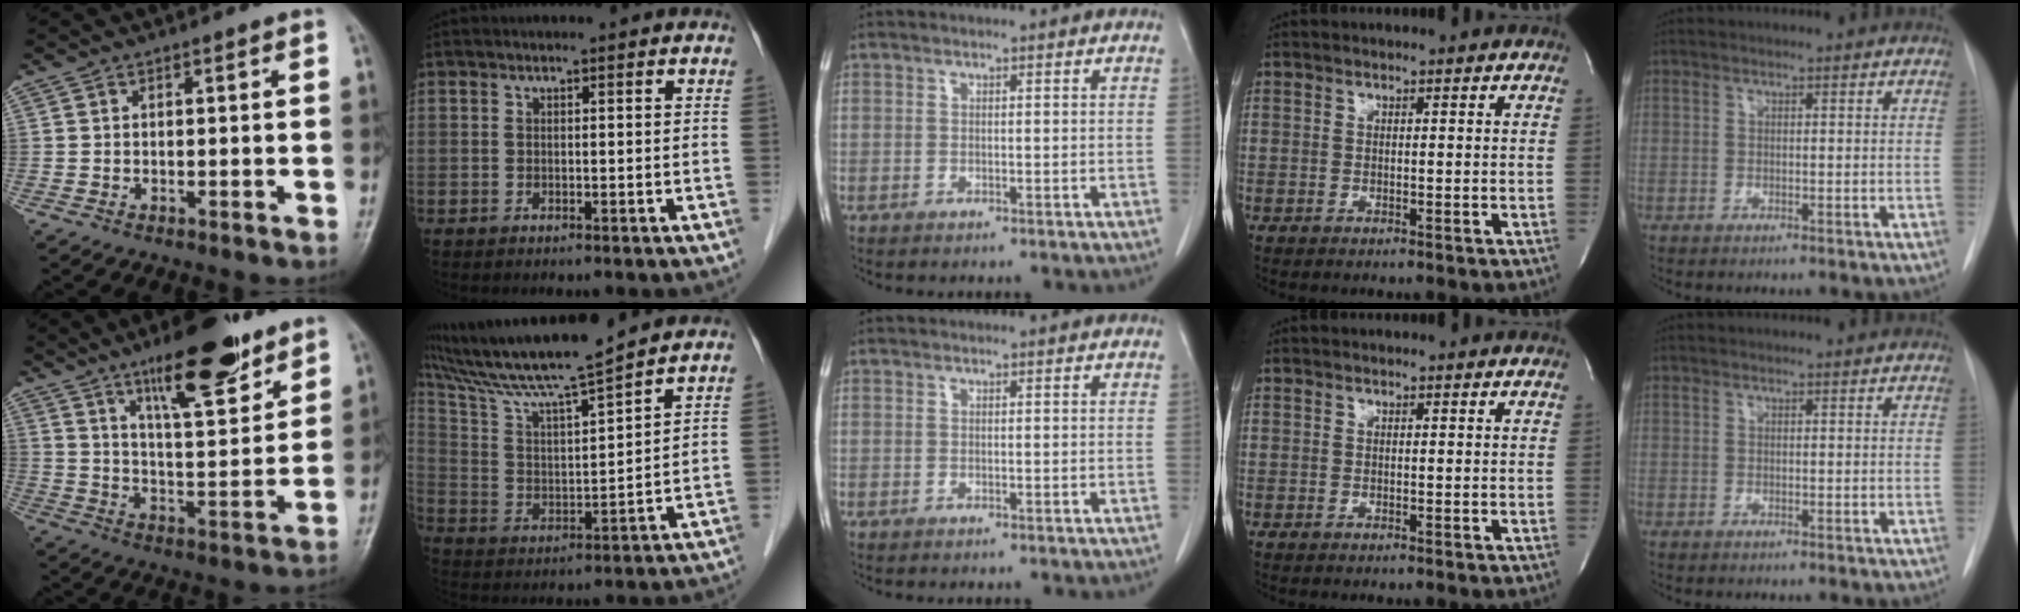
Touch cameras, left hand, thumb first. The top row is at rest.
{"thumb": {"total": 16.1, "force": [10.7, 4.6, 11.2], "torque": [-0.147, -0.061, 0.175]}, "index": {"total": 14.6, "force": [12.6, -1.0, 7.4], "torque": [-0.144, 0.012, 0.226]}}